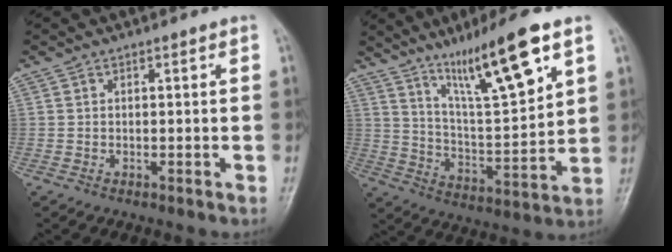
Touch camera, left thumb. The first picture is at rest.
{"total": 16.0, "force": [9.8, 2.3, 12.5], "torque": [-0.206, -0.053, 0.180]}